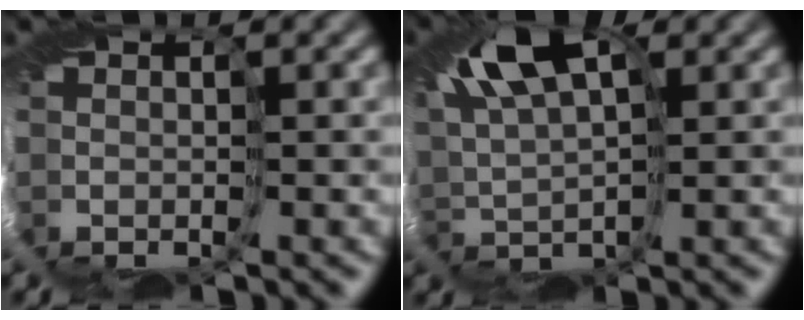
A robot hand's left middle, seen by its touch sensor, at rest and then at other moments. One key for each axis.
{"total": 6.6, "fx": 3.0, "fy": 3.1, "fz": 5.1, "tx": -0.103, "ty": 0.019, "tz": 0.041}